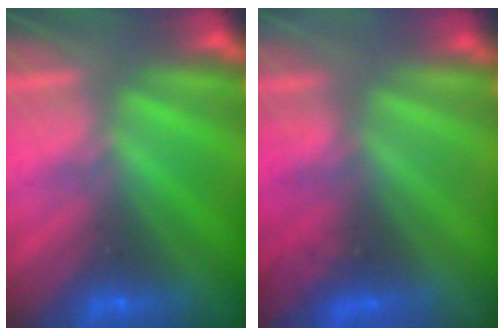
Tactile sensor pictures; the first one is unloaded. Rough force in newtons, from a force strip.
{"total": 3.9}